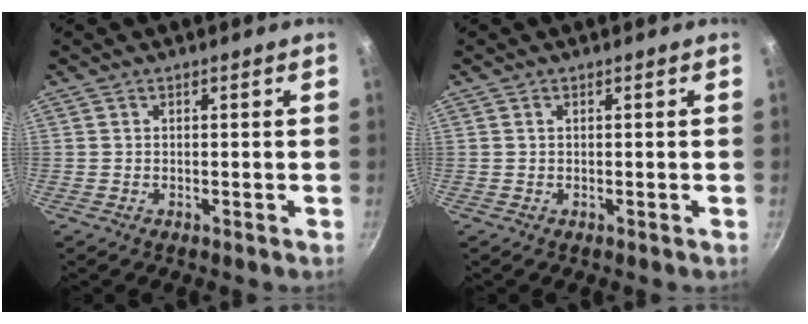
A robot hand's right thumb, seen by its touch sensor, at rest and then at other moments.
{"total": 0.0}